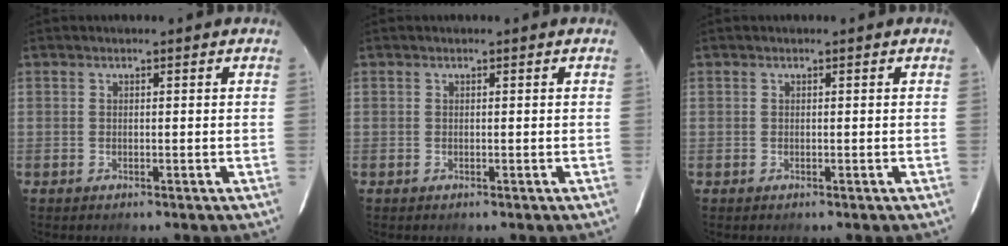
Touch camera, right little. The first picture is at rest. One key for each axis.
{"total": 0.0}
{"total": 0.0}